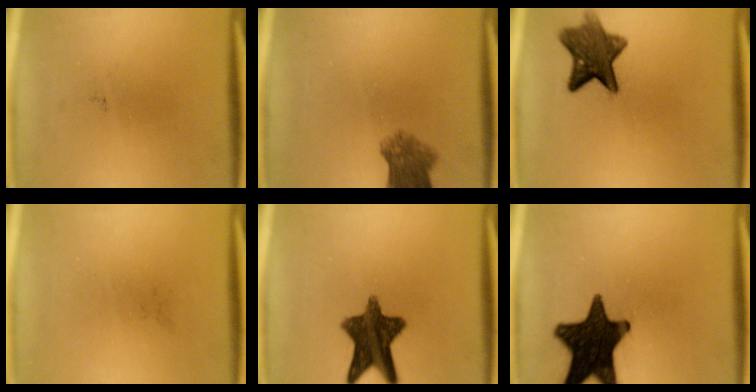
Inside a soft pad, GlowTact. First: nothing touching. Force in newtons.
{"total": 5.5}
{"total": 8.8}
{"total": 0.0}
{"total": 11.5}
{"total": 17.7}